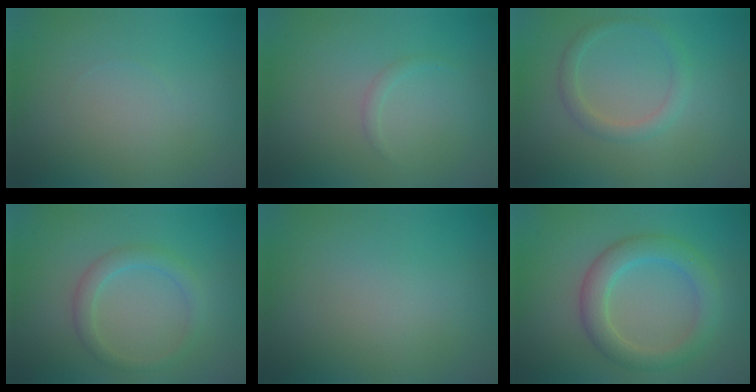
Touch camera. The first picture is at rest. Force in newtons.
{"total": 0.7, "press": 0.7, "slide": 0.1}
{"total": 1.7, "press": 1.7, "slide": 0.0}
{"total": 2.1, "press": 2.1, "slide": 0.1}
{"total": 0.0}
{"total": 4.1, "press": 4.1, "slide": 0.3}